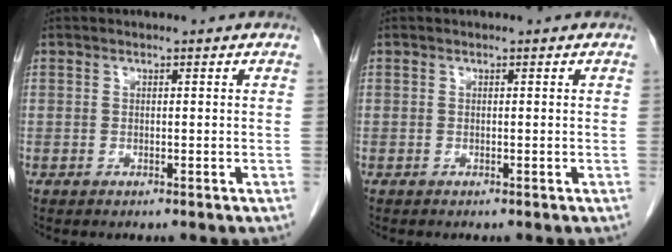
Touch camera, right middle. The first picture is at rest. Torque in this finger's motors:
{"motor_torque": [0.19, -0.05, 0.03, 0.00]}